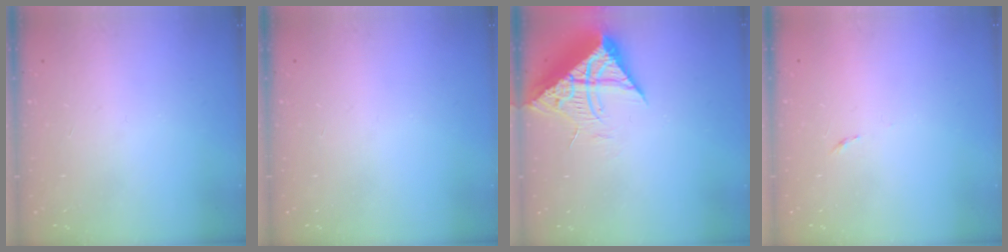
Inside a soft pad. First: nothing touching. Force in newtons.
{"total": 0.0}
{"total": 11.8, "press": 11.7, "slide": 1.2}
{"total": 2.6, "press": 2.6, "slide": 0.4}